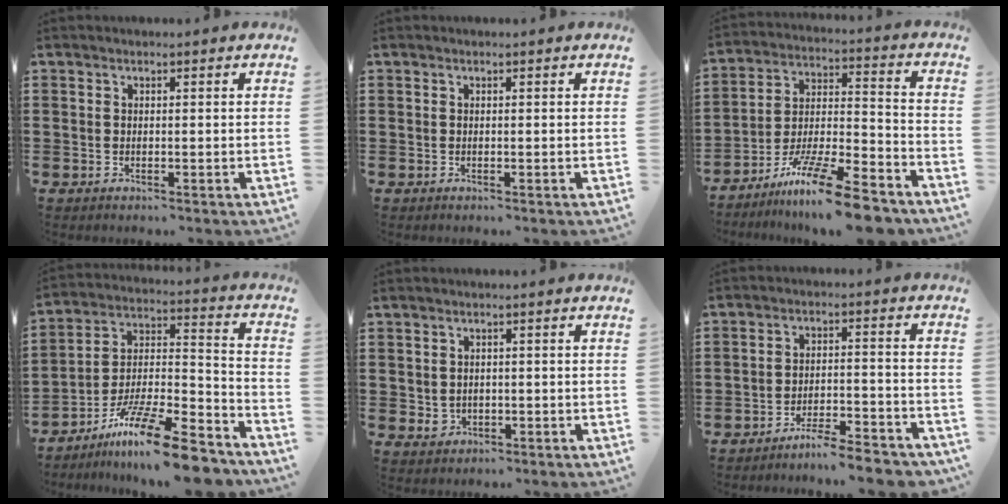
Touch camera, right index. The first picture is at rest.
{"total": 0.0}
{"total": 13.5, "force": [-10.9, 1.4, 7.7], "torque": [-0.126, 0.035, -0.203]}
{"total": 15.3, "force": [-12.0, 2.1, 9.3], "torque": [-0.146, 0.040, -0.217]}
{"total": 1.8, "force": [-0.1, 1.6, 0.7], "torque": [-0.019, 0.006, -0.003]}
{"total": 5.3, "force": [-5.0, 0.0, 1.6], "torque": [-0.028, -0.001, -0.096]}